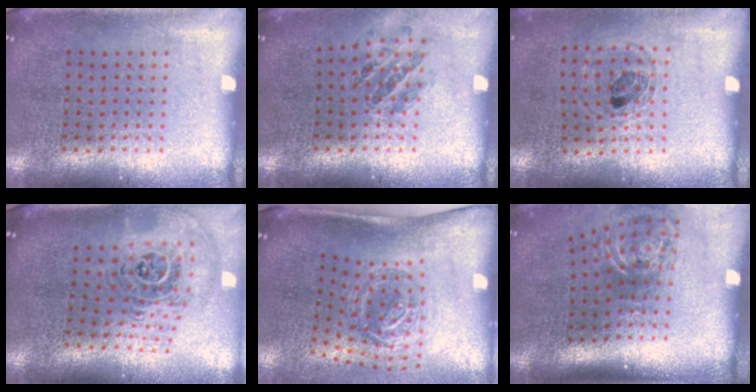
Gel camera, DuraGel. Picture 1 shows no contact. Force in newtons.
{"total": 0.8, "press": 0.8, "slide": 0.1}
{"total": 0.8, "press": 0.8, "slide": 0.2}
{"total": 1.8, "press": 1.5, "slide": 1.1}
{"total": 1.9, "press": 1.2, "slide": 1.5}
{"total": 1.9, "press": 1.2, "slide": 1.4}